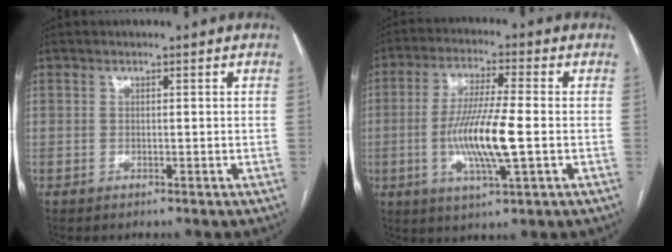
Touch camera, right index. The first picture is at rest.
{"total": 11.6, "force": [-2.0, 0.6, 11.4], "torque": [-0.224, -0.009, -0.041]}